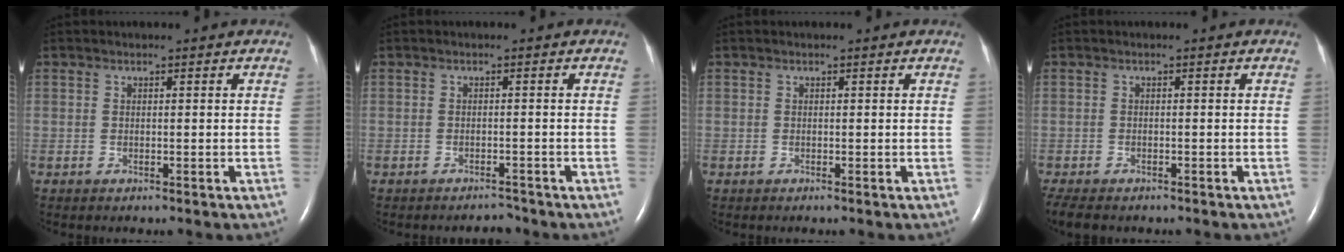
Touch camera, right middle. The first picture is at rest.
{"total": 1.5, "force": [-1.4, 0.4, 0.0], "torque": [-0.004, -0.005, -0.018]}
{"total": 0.0}
{"total": 5.2, "force": [-4.1, 2.0, 2.4], "torque": [-0.043, -0.013, -0.062]}